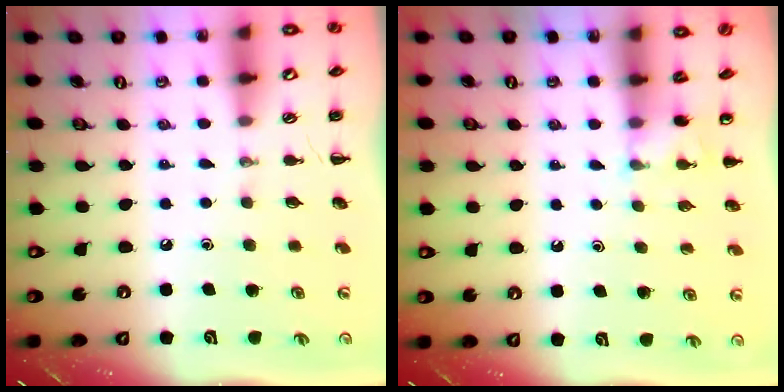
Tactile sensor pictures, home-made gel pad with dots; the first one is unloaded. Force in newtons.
{"total": 3.6, "press": 3.5, "slide": 1.1}